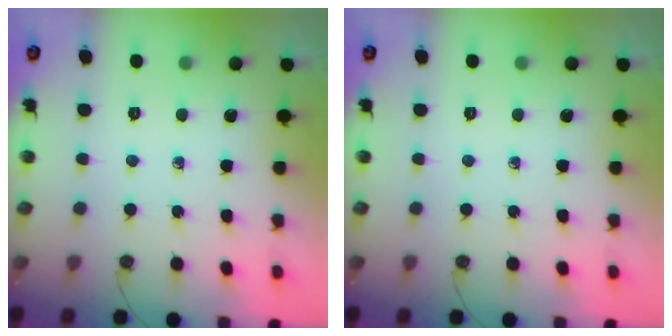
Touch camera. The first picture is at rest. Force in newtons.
{"total": 0.0}